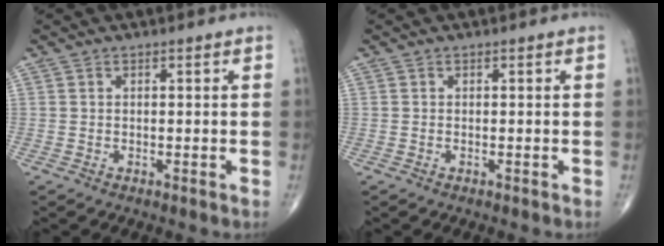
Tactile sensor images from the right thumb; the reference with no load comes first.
{"total": 0.0}